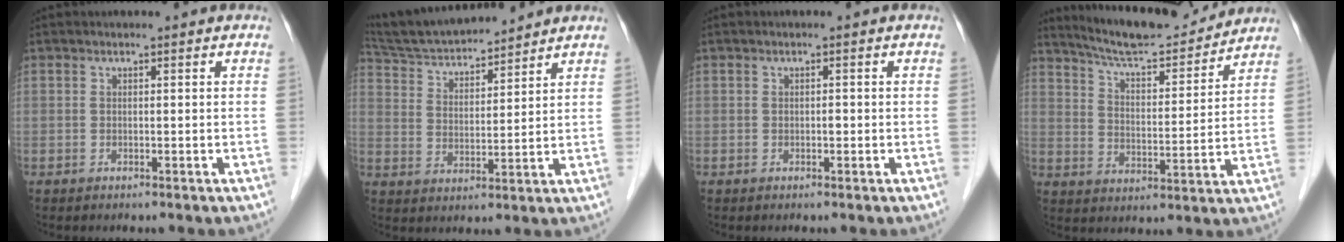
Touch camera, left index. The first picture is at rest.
{"total": 13.7, "force": [12.8, 1.8, 4.4], "torque": [-0.086, 0.022, 0.227]}
{"total": 0.6, "force": [-0.1, 0.3, 0.5], "torque": [-0.007, 0.002, -0.003]}
{"total": 13.9, "force": [13.1, 1.5, 4.3], "torque": [-0.074, 0.004, 0.207]}